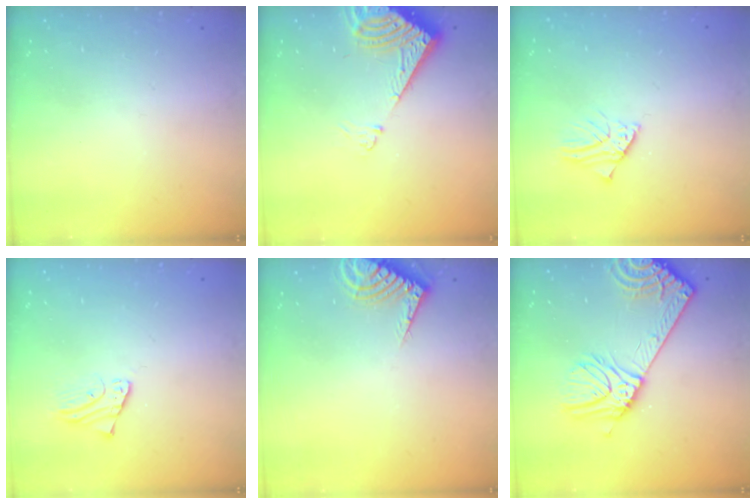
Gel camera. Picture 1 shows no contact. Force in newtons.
{"total": 7.5, "press": 7.4, "slide": 1.0}
{"total": 2.6, "press": 2.6, "slide": 0.3}
{"total": 1.3, "press": 1.3, "slide": 0.1}
{"total": 8.7, "press": 8.7, "slide": 0.4}
{"total": 16.6, "press": 16.2, "slide": 4.0}